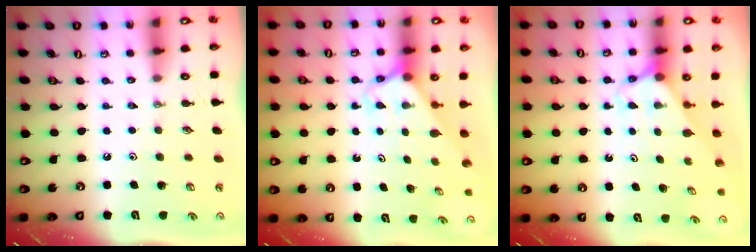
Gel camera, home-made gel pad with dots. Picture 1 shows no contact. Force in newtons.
{"total": 2.4, "press": 2.4, "slide": 0.2}
{"total": 2.6, "press": 2.6, "slide": 0.2}